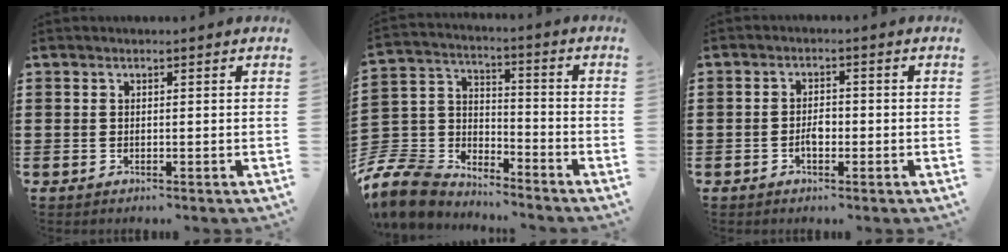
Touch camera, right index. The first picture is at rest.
{"total": 8.4, "force": [-7.4, 3.8, 1.4], "torque": [-0.078, 0.002, -0.156]}
{"total": 2.3, "force": [-0.8, 1.1, 1.9], "torque": [-0.035, 0.005, -0.016]}